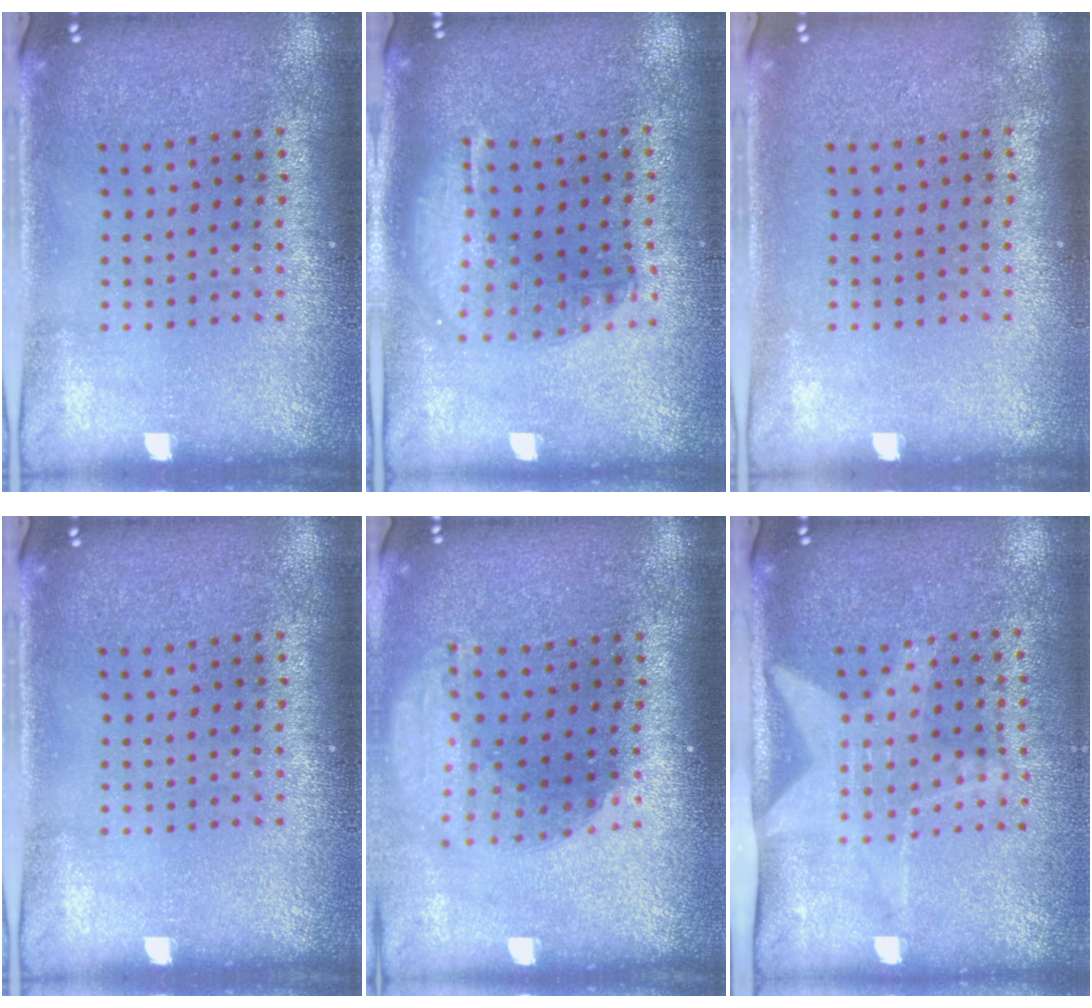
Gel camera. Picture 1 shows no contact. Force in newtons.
{"total": 1.3, "press": 1.3, "slide": 0.3}
{"total": 0.0}
{"total": 0.0}
{"total": 1.9, "press": 1.5, "slide": 1.1}
{"total": 2.1, "press": 1.6, "slide": 1.3}